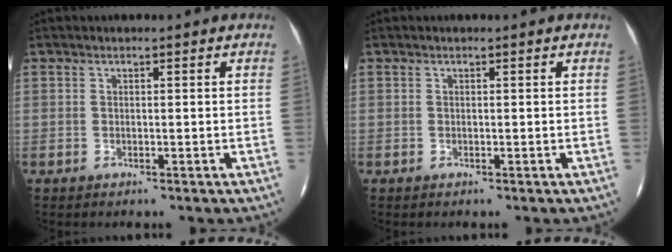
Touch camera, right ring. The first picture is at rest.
{"total": 0.0}